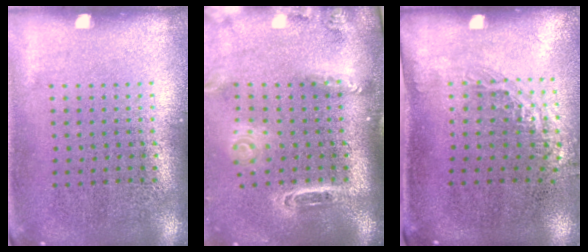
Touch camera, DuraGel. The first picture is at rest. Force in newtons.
{"total": 2.9, "press": 2.1, "slide": 2.0}
{"total": 1.2, "press": 1.0, "slide": 0.8}